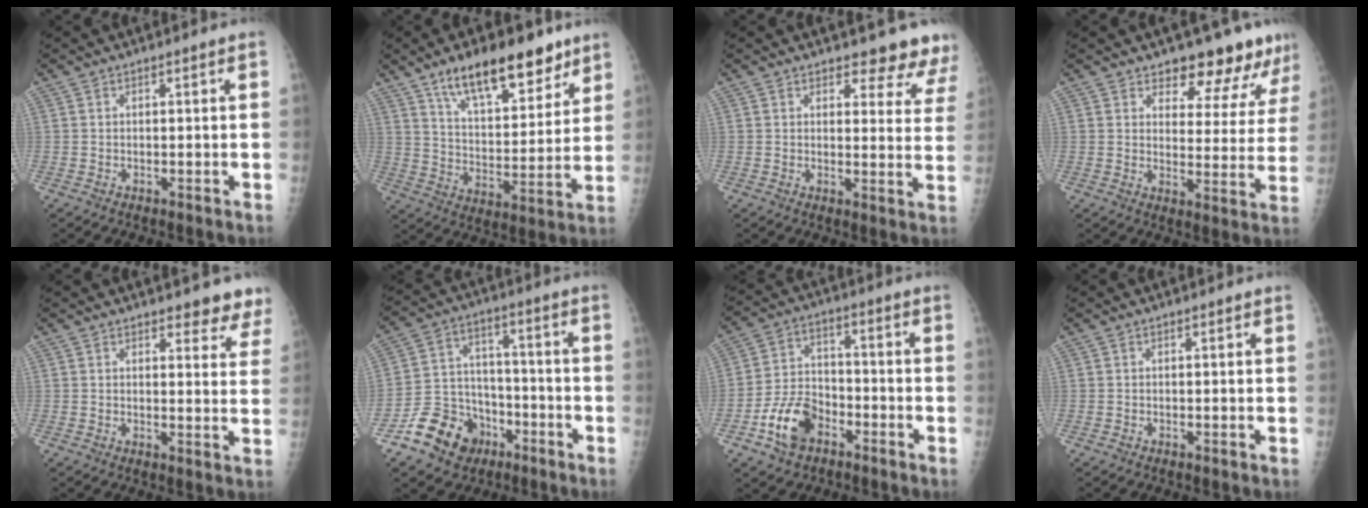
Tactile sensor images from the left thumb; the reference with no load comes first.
{"total": 17.3, "force": [11.5, 7.1, 10.7], "torque": [-0.122, -0.058, 0.193]}
{"total": 8.7, "force": [8.1, 2.9, 1.4], "torque": [0.026, -0.052, 0.068]}
{"total": 11.5, "force": [10.0, 4.3, 3.8], "torque": [-0.004, -0.071, 0.120]}
{"total": 6.3, "force": [5.6, 2.3, 1.8], "torque": [0.018, -0.031, 0.049]}
{"total": 13.1, "force": [-7.4, 9.9, 4.5], "torque": [-0.045, 0.068, -0.122]}
{"total": 10.7, "force": [-5.4, 7.0, 5.9], "torque": [-0.095, 0.032, -0.099]}
{"total": 0.0}